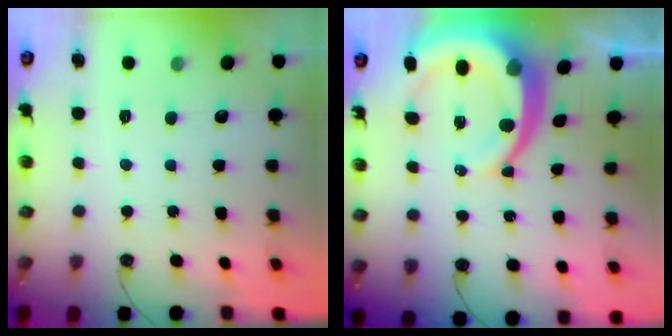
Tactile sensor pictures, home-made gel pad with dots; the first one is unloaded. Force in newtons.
{"total": 13.6, "press": 13.5, "slide": 1.5}